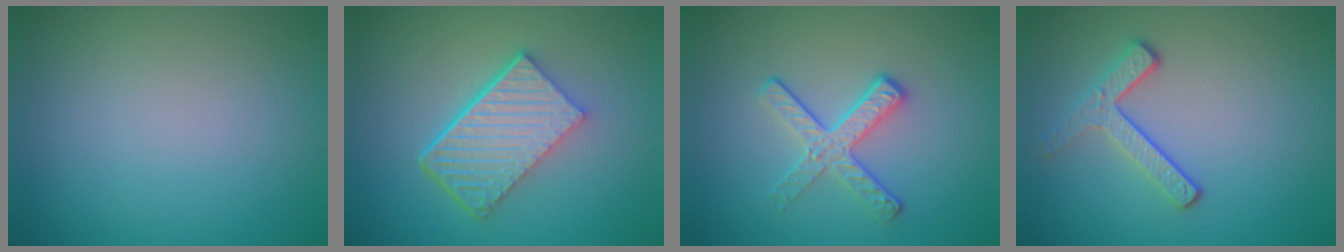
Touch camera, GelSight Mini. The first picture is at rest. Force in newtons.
{"total": 6.6, "press": 4.4, "slide": 4.9}
{"total": 3.2, "press": 2.6, "slide": 1.8}
{"total": 2.9, "press": 2.3, "slide": 1.7}